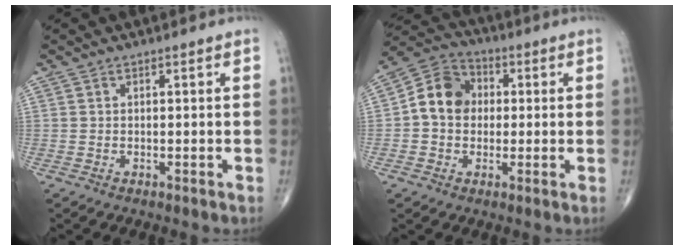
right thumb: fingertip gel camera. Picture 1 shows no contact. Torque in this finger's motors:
{"motor_torque": [1.23, 1.39, 0.47, -0.36, 0.05]}